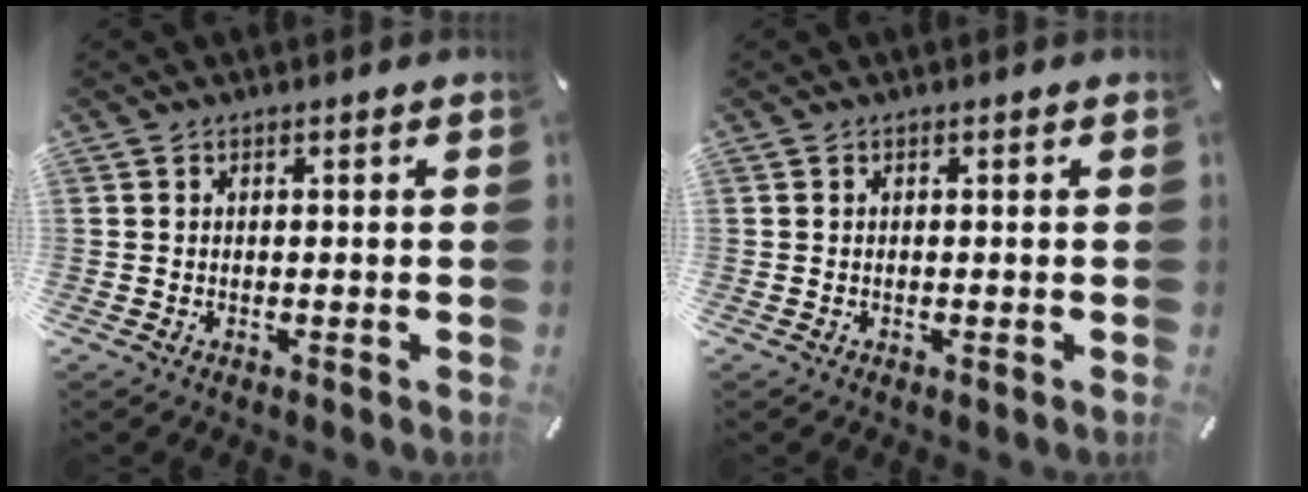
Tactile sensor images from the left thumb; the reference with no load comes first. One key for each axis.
{"total": 0.0}